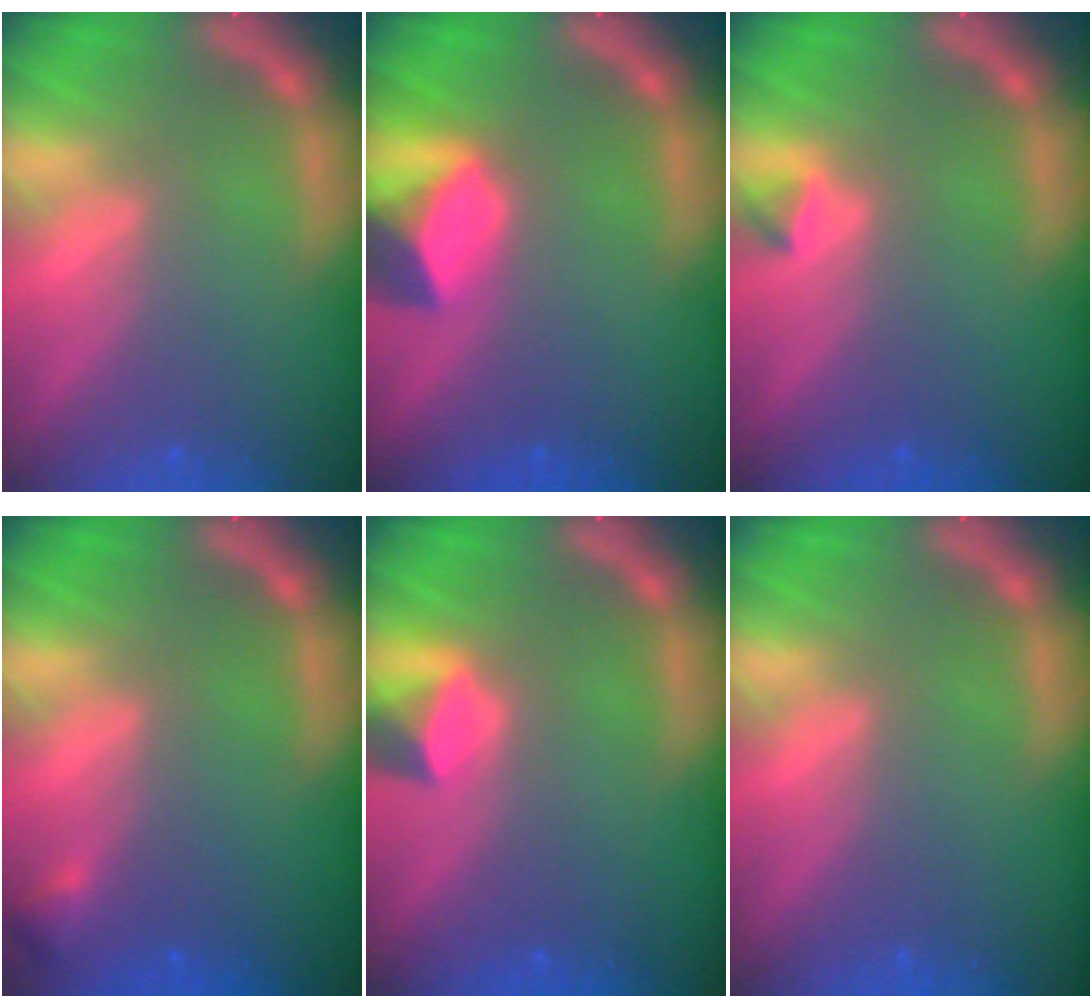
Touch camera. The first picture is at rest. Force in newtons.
{"total": 4.9}
{"total": 0.9}
{"total": 0.9}
{"total": 2.4}
{"total": 0.0}